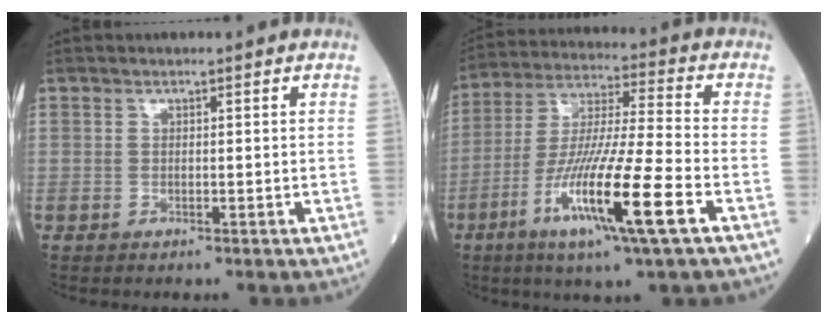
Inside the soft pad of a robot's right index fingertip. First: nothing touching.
{"total": 16.8, "force": [-6.9, -0.1, 15.4], "torque": [-0.305, -0.028, -0.128]}